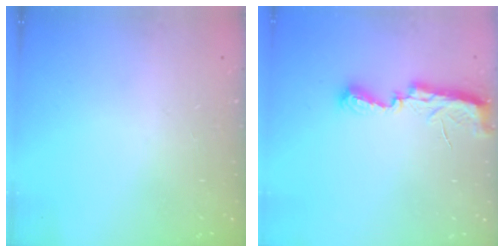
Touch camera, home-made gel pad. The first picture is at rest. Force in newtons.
{"total": 7.0, "press": 7.0, "slide": 0.6}